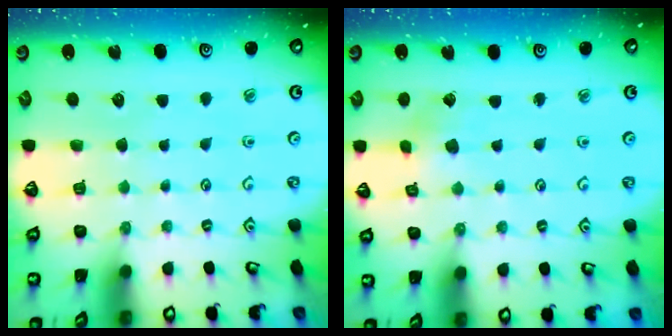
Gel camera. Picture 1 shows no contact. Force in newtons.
{"total": 2.7, "press": 2.6, "slide": 0.3}